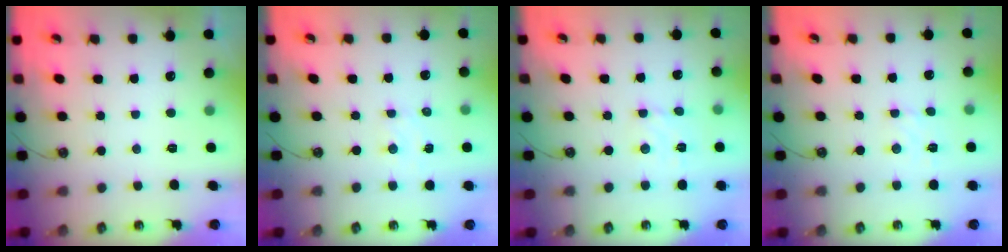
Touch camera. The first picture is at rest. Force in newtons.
{"total": 3.6, "press": 3.6, "slide": 0.6}
{"total": 2.8, "press": 2.8, "slide": 0.4}
{"total": 2.4, "press": 2.4, "slide": 0.6}